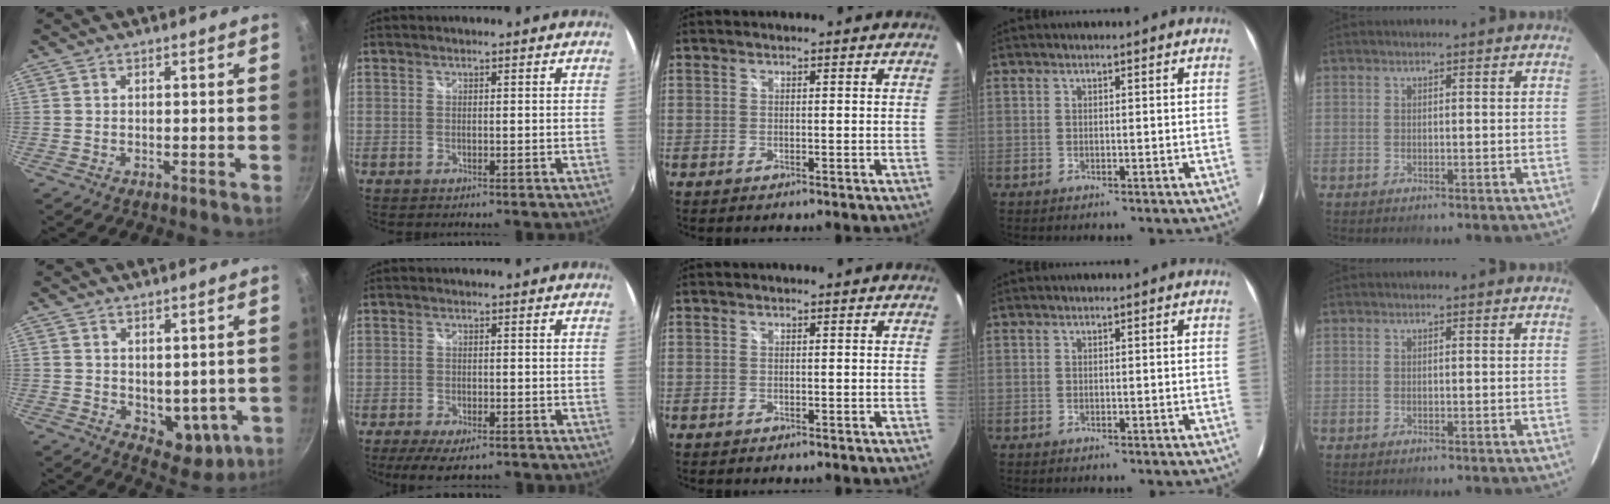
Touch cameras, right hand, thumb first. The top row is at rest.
{"thumb": {"total": 8.0, "force": [-0.1, 5.2, 6.1], "torque": [-0.059, -0.022, 0.014]}, "index": {"total": 7.4, "force": [-5.5, 2.4, 4.3], "torque": [-0.103, -0.027, -0.092]}}